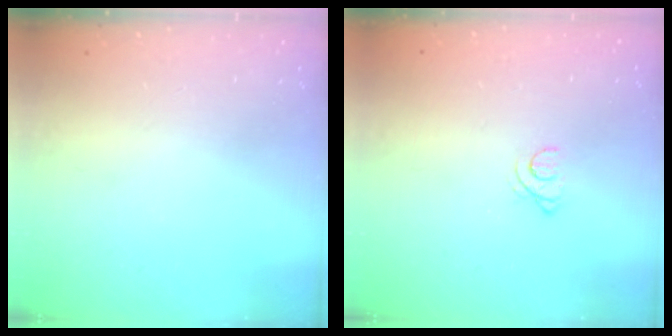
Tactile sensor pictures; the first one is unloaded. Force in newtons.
{"total": 1.5, "press": 1.5, "slide": 0.2}